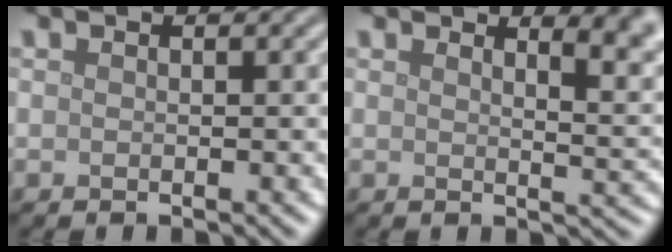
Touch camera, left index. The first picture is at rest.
{"total": 5.9, "force": [3.7, 2.2, 4.1], "torque": [-0.018, 0.017, 0.041]}